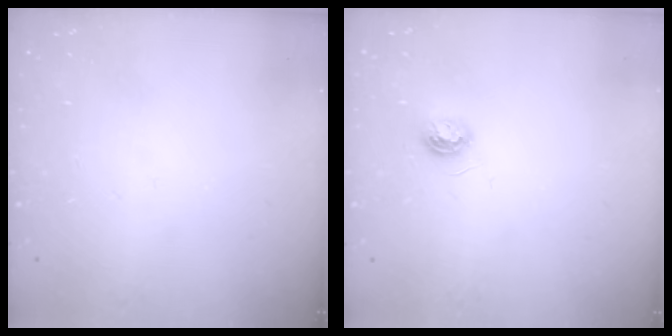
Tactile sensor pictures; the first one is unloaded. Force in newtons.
{"total": 4.8, "press": 4.8, "slide": 0.6}